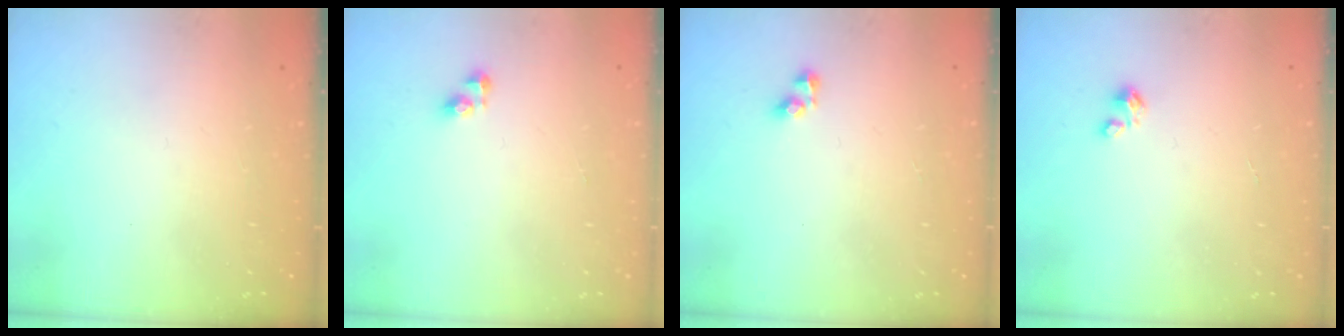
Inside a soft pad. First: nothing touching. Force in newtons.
{"total": 3.4, "press": 3.4, "slide": 0.5}
{"total": 3.5, "press": 3.5, "slide": 0.3}
{"total": 0.0}